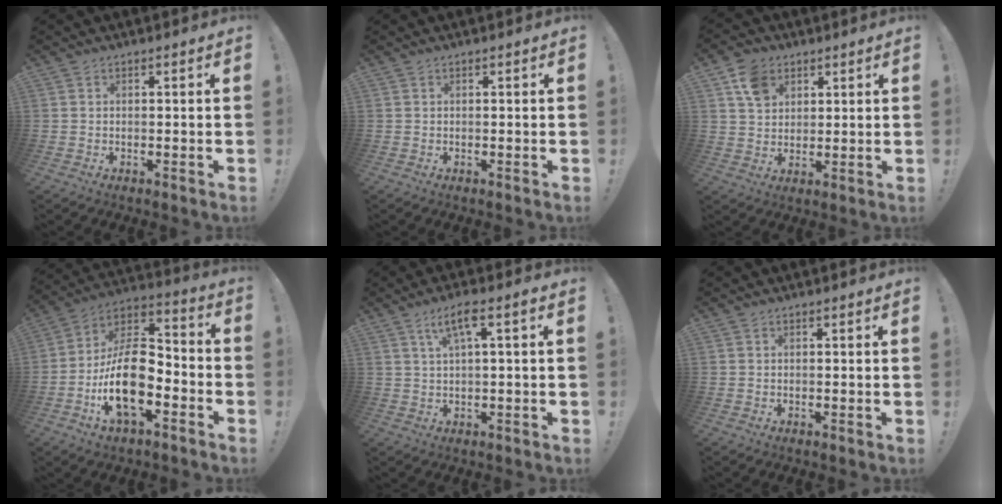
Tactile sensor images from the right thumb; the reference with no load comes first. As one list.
[{"total": 0.0}, {"total": 8.4, "force": [4.4, 6.4, 3.2], "torque": [-0.057, -0.012, 0.088]}, {"total": 18.3, "force": [-6.1, 9.5, 14.4], "torque": [-0.267, 0.025, -0.099]}, {"total": 6.1, "force": [1.5, 1.0, 5.8], "torque": [-0.111, 0.010, 0.023]}, {"total": 0.0}]